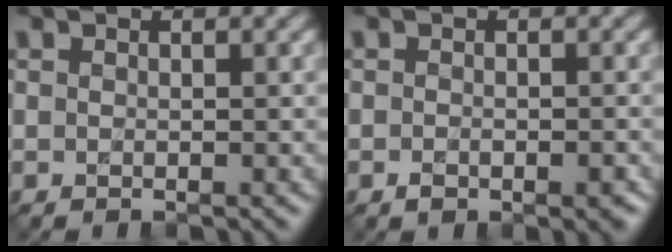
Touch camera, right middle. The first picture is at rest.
{"total": 1.9, "force": [-1.0, 0.9, 1.4], "torque": [-0.021, -0.001, -0.014]}